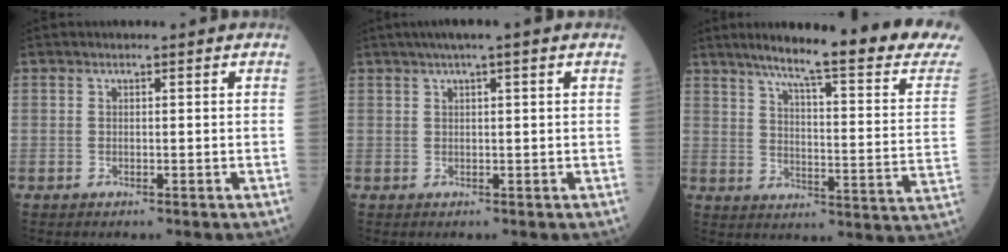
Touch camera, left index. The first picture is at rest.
{"total": 5.3, "force": [3.6, 0.1, 3.9], "torque": [-0.063, 0.029, 0.056]}
{"total": 24.2, "force": [20.5, 0.2, 12.8], "torque": [-0.180, -0.068, 0.260]}